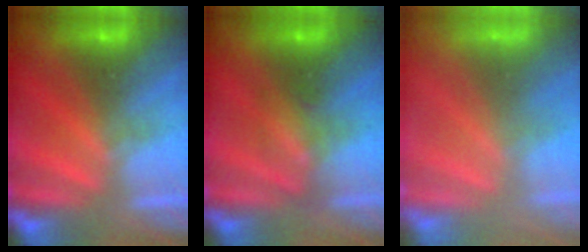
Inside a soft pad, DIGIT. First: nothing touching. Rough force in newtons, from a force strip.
{"total": 2.4}
{"total": 7.8}